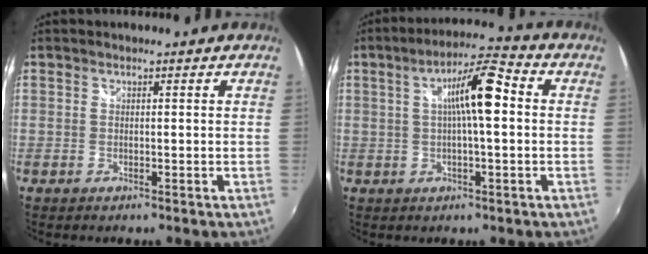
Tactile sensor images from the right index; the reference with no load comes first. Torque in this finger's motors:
{"motor_torque": [0.96, -0.17, 0.47, 0.13]}